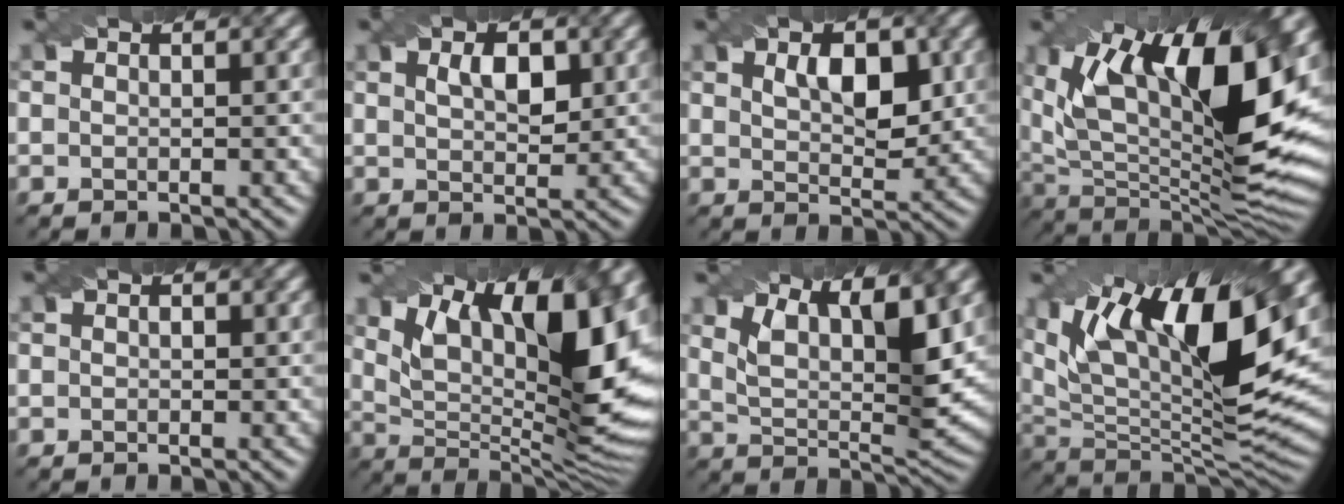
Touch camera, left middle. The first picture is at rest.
{"total": 3.0, "force": [1.1, 1.5, 2.4], "torque": [-0.046, 0.003, 0.023]}
{"total": 4.5, "force": [1.5, 2.3, 3.6], "torque": [-0.059, -0.001, 0.027]}
{"total": 17.8, "force": [6.3, 6.7, 15.3], "torque": [-0.257, 0.015, 0.111]}
{"total": 0.5, "force": [0.1, 0.4, 0.4], "torque": [-0.005, 0.000, 0.000]}
{"total": 17.0, "force": [6.7, 6.6, 14.1], "torque": [-0.199, 0.018, 0.110]}
{"total": 8.2, "force": [4.2, 2.7, 6.5], "torque": [-0.123, -0.005, 0.077]}
{"total": 15.9, "force": [7.0, 5.3, 13.3], "torque": [-0.235, 0.004, 0.123]}